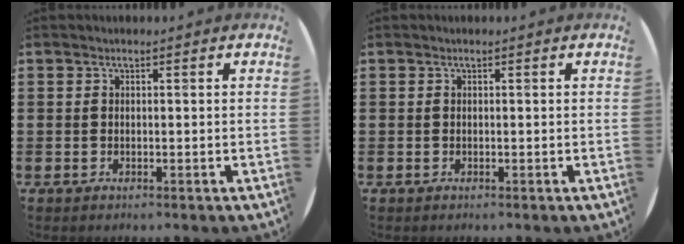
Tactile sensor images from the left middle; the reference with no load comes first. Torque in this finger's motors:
{"motor_torque": [-0.26, -0.21, 0.00, 0.01]}